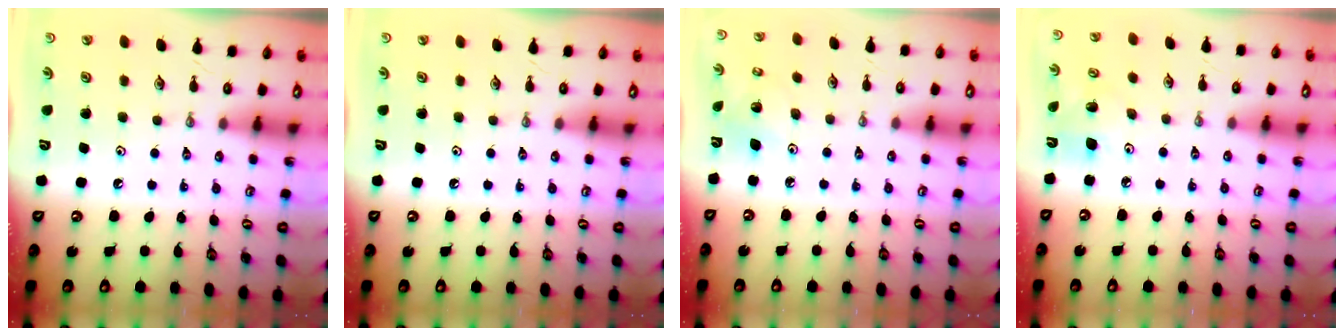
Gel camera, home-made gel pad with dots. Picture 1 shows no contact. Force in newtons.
{"total": 0.0}
{"total": 3.5, "press": 3.5, "slide": 0.2}
{"total": 7.4, "press": 7.3, "slide": 1.2}